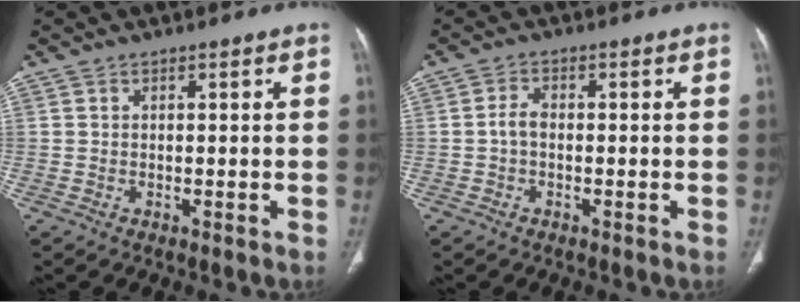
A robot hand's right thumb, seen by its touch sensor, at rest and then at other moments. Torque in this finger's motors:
{"motor_torque": [-0.18, 0.02, 0.32, -0.11, 0.00]}